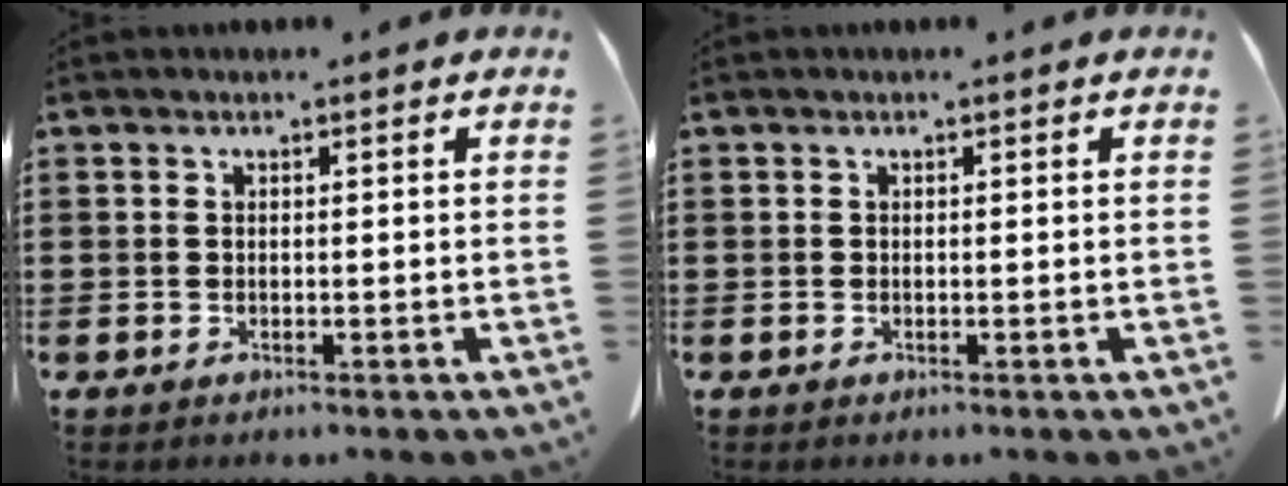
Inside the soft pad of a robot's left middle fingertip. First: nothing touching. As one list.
[{"total": 0.0}]